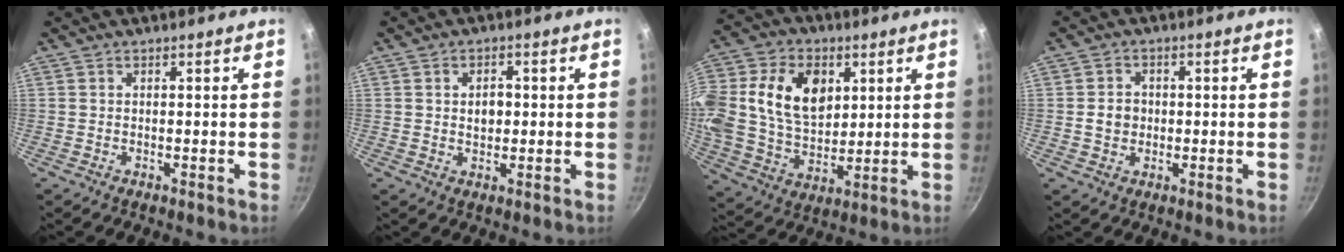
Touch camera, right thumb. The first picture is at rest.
{"total": 3.6, "force": [0.3, 2.5, 2.5], "torque": [-0.027, 0.000, 0.007]}
{"total": 20.5, "force": [5.3, 14.5, 13.4], "torque": [-0.258, 0.008, 0.096]}
{"total": 3.6, "force": [-0.2, 3.2, 1.8], "torque": [-0.014, 0.007, -0.005]}